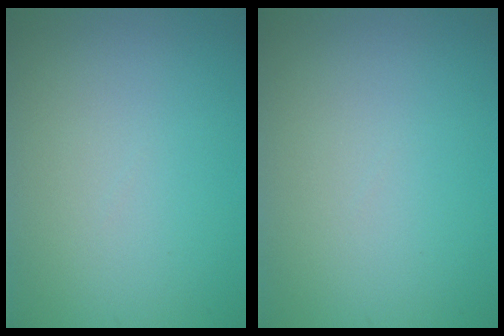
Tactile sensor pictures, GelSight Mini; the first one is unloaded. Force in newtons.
{"total": 0.0}